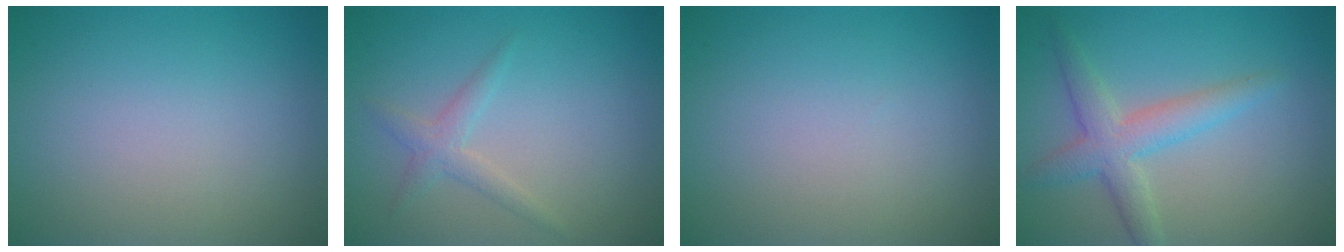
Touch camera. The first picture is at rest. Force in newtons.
{"total": 1.7, "press": 1.7, "slide": 0.1}
{"total": 0.0}
{"total": 3.7, "press": 3.7, "slide": 0.0}